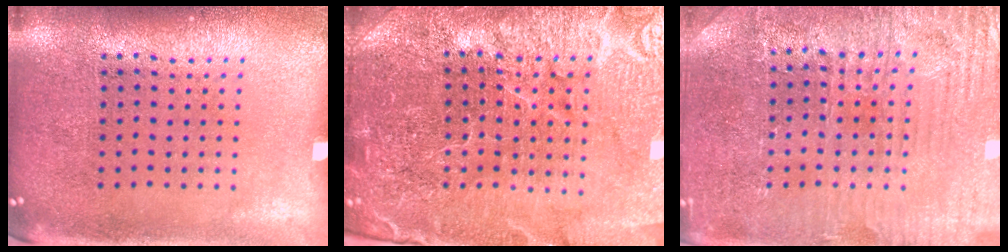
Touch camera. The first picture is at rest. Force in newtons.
{"total": 5.2, "press": 4.9, "slide": 1.9}
{"total": 3.8, "press": 3.7, "slide": 0.6}